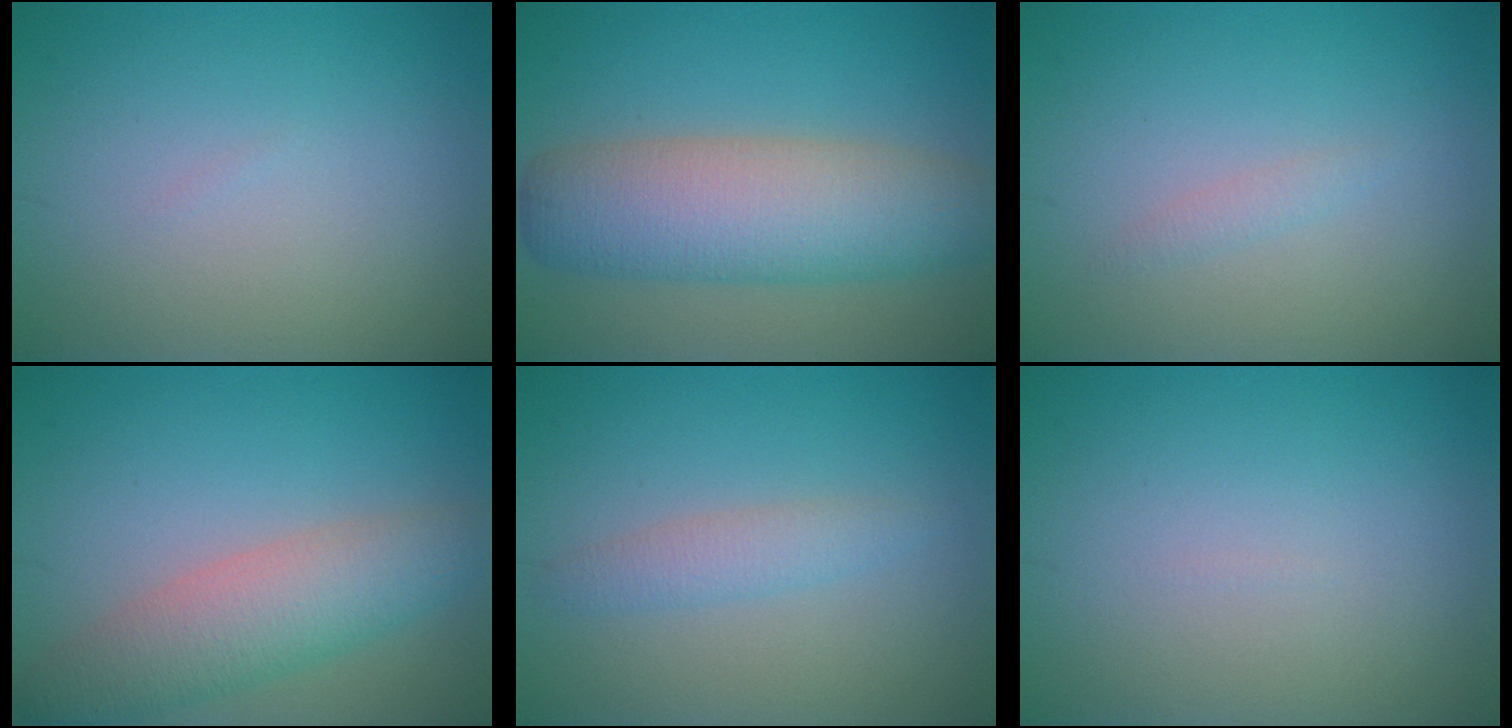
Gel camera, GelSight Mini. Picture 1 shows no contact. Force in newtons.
{"total": 8.5, "press": 8.5, "slide": 0.2}
{"total": 0.8, "press": 0.8, "slide": 0.0}
{"total": 5.4, "press": 5.4, "slide": 0.4}
{"total": 2.0, "press": 2.0, "slide": 0.0}
{"total": 0.0}